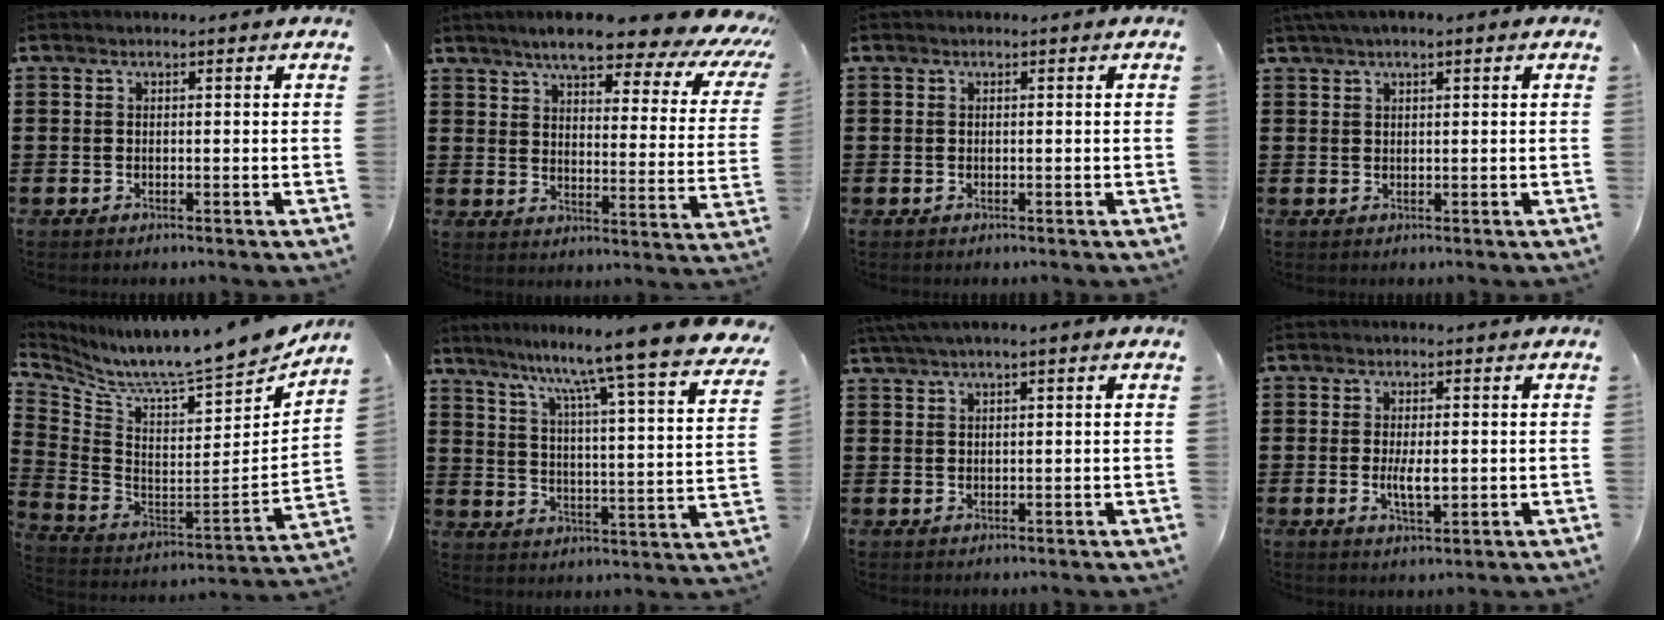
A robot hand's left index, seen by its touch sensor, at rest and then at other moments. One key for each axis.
{"total": 8.6, "fx": 6.9, "fy": 1.4, "fz": 4.8, "tx": -0.099, "ty": -0.040, "tz": 0.111}
{"total": 0.0}
{"total": 1.8, "fx": 1.2, "fy": 0.3, "fz": 1.4, "tx": -0.028, "ty": 0.003, "tz": 0.021}
{"total": 8.6, "fx": 7.9, "fy": -0.6, "fz": 3.3, "tx": -0.091, "ty": -0.085, "tz": 0.124}
{"total": 10.2, "fx": 8.8, "fy": -2.1, "fz": 4.7, "tx": -0.109, "ty": -0.079, "tz": 0.134}
{"total": 2.1, "fx": 1.5, "fy": 0.0, "fz": 1.6, "tx": -0.032, "ty": 0.002, "tz": 0.027}
{"total": 4.0, "fx": -0.1, "fy": 1.3, "fz": 3.8, "tx": -0.068, "ty": -0.001, "tz": -0.001}